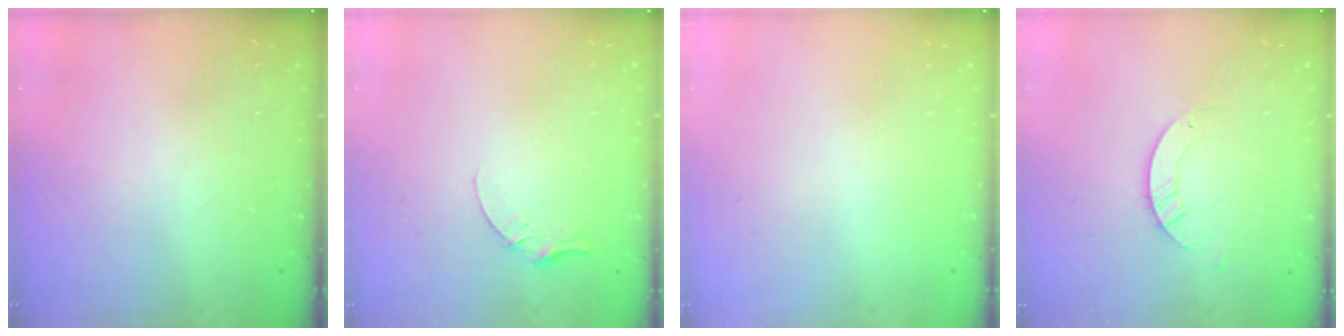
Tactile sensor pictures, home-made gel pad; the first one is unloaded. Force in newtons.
{"total": 4.4, "press": 4.4, "slide": 0.5}
{"total": 0.0}
{"total": 2.6, "press": 2.6, "slide": 0.2}